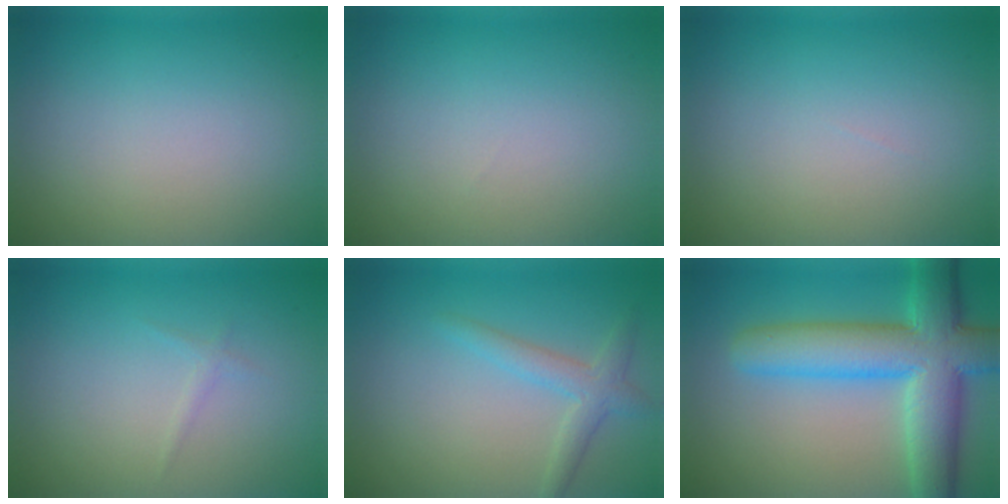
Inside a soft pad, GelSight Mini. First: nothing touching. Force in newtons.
{"total": 0.0}
{"total": 0.0}
{"total": 0.6, "press": 0.6, "slide": 0.1}
{"total": 2.4, "press": 2.4, "slide": 0.1}
{"total": 9.8, "press": 9.8, "slide": 0.4}